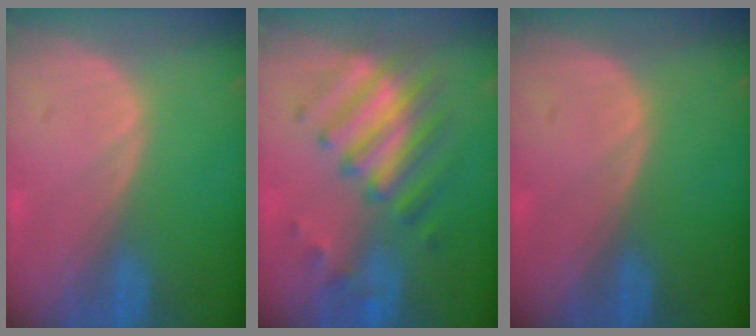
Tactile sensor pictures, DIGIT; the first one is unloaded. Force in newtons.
{"total": 8.1, "press": 7.9, "slide": 1.8}
{"total": 0.0}